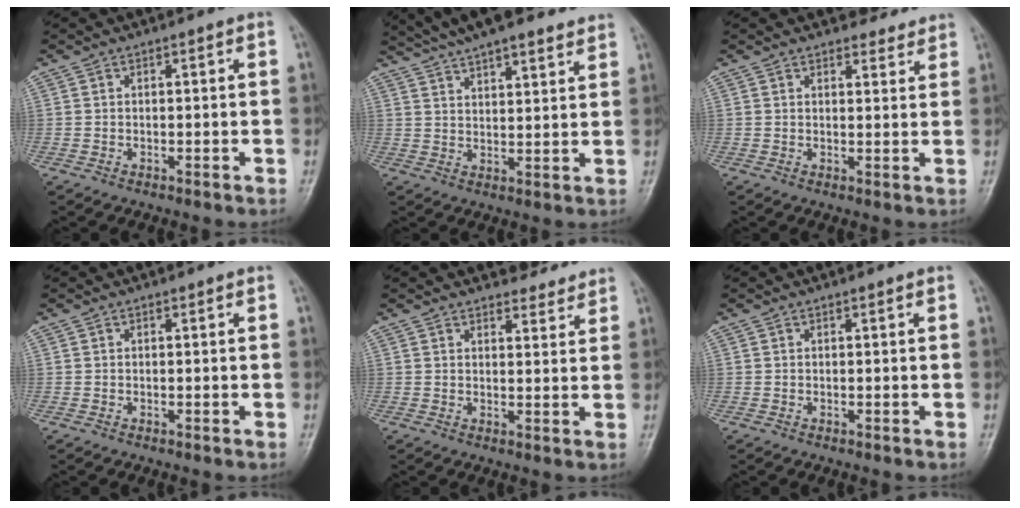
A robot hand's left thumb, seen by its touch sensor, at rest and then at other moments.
{"total": 15.3, "force": [12.6, 3.8, 7.8], "torque": [-0.110, -0.015, 0.191]}
{"total": 3.3, "force": [3.1, 1.1, 0.2], "torque": [0.018, -0.021, 0.037]}
{"total": 0.0}
{"total": 4.0, "force": [3.8, 1.2, 0.3], "torque": [0.018, -0.026, 0.046]}
{"total": 0.0}